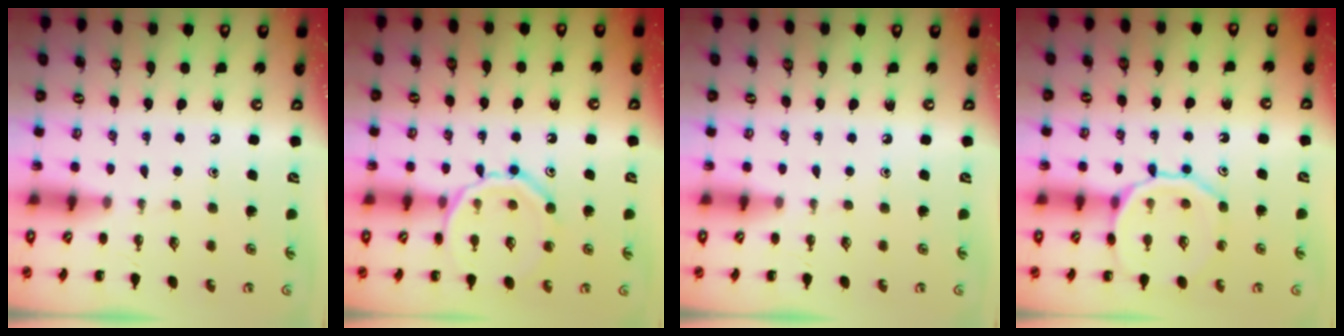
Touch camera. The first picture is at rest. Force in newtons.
{"total": 14.0, "press": 14.0, "slide": 1.6}
{"total": 0.0}
{"total": 12.8, "press": 12.7, "slide": 1.6}